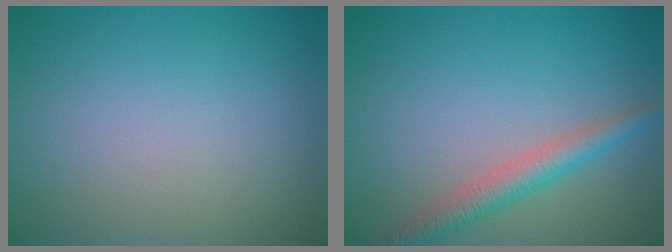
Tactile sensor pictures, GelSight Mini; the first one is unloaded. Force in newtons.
{"total": 3.0, "press": 3.0, "slide": 0.1}